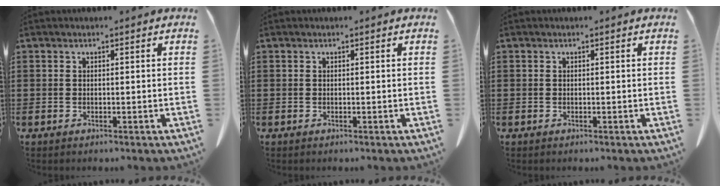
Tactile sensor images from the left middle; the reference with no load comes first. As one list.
[{"total": 0.0}, {"total": 0.0}]